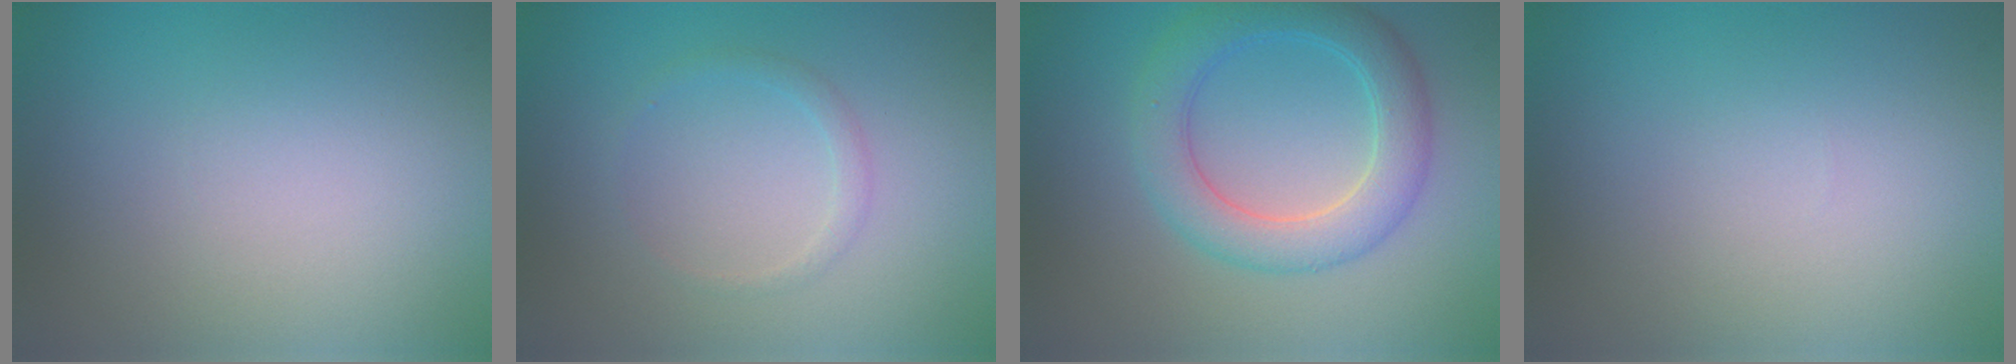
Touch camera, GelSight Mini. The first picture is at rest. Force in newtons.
{"total": 1.1, "press": 1.1, "slide": 0.0}
{"total": 5.0, "press": 5.0, "slide": 0.1}
{"total": 0.0}